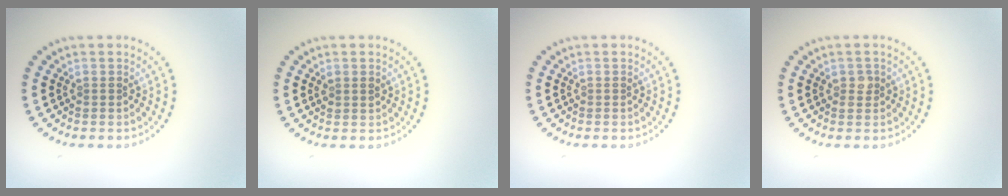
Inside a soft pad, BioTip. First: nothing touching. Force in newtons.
{"total": 1.0, "press": 0.9, "slide": 0.4}
{"total": 0.0}
{"total": 1.1, "press": 1.1, "slide": 0.1}